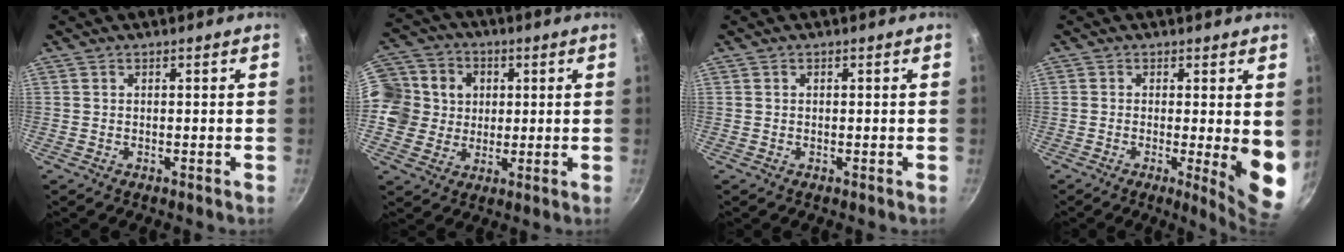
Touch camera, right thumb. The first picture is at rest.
{"total": 14.6, "force": [2.2, 13.2, 5.8], "torque": [-0.099, 0.019, 0.033]}
{"total": 0.0}
{"total": 8.4, "force": [-0.5, 1.7, 8.2], "torque": [-0.104, -0.022, -0.004]}